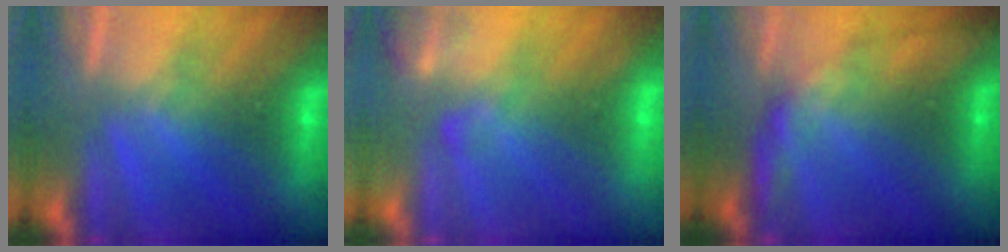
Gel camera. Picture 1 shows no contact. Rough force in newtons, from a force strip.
{"total": 2.4}
{"total": 2.6}